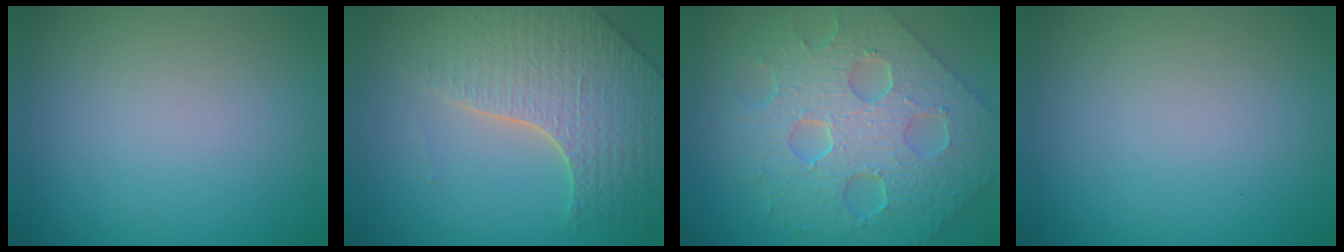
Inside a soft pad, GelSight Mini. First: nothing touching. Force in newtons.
{"total": 4.9, "press": 4.5, "slide": 2.0}
{"total": 8.1, "press": 6.7, "slide": 4.6}
{"total": 0.0}